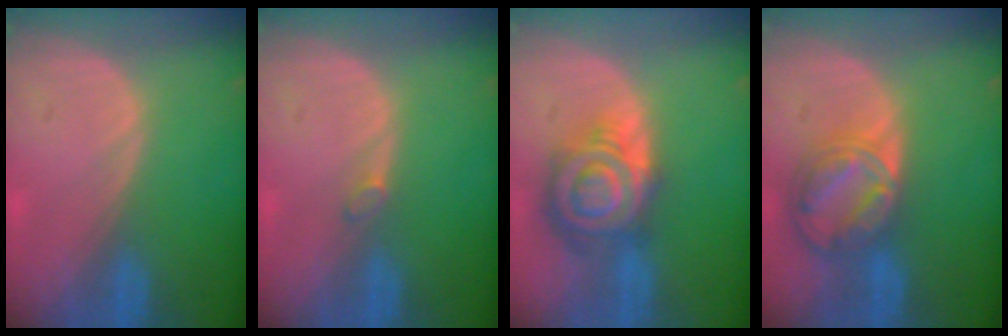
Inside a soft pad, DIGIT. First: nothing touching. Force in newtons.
{"total": 0.9, "press": 0.9, "slide": 0.3}
{"total": 9.1, "press": 9.1, "slide": 0.5}
{"total": 8.7, "press": 7.5, "slide": 4.6}